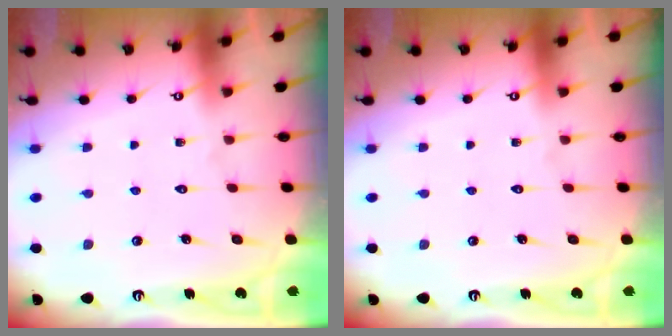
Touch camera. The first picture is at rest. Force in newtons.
{"total": 0.0}